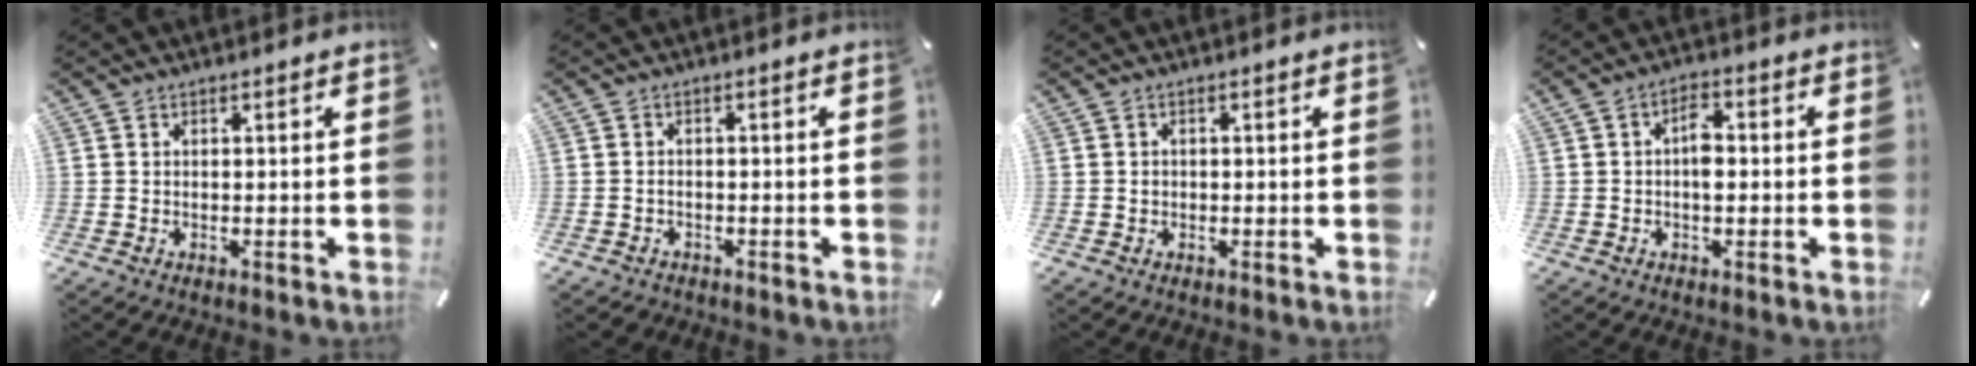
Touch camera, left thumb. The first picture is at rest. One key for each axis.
{"total": 1.4, "fx": -0.8, "fy": 1.0, "fz": 0.6, "tx": -0.014, "ty": 0.005, "tz": -0.018}
{"total": 1.0, "fx": -0.2, "fy": 0.9, "fz": 0.4, "tx": -0.007, "ty": 0.005, "tz": -0.006}
{"total": 4.2, "fx": -0.3, "fy": 2.3, "fz": 3.5, "tx": -0.060, "ty": 0.007, "tz": -0.007}